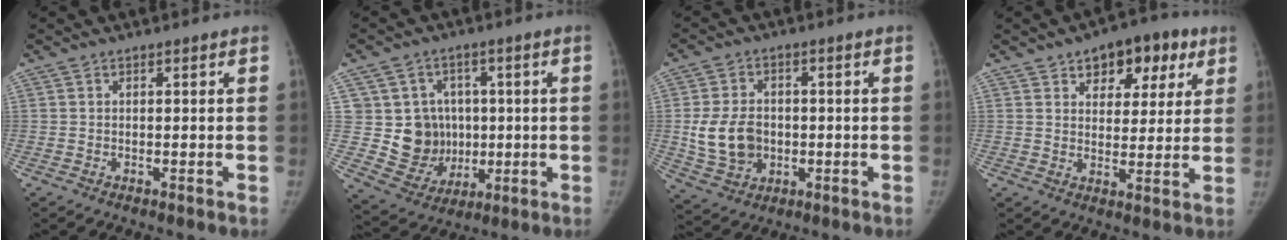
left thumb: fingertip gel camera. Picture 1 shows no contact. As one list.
[{"total": 12.0, "force": [0.9, 11.4, 3.9], "torque": [-0.015, 0.007, 0.037]}, {"total": 10.1, "force": [-0.8, 7.9, 6.2], "torque": [-0.097, 0.004, -0.003]}, {"total": 11.8, "force": [6.2, 7.0, 7.1], "torque": [-0.047, -0.014, 0.084]}]